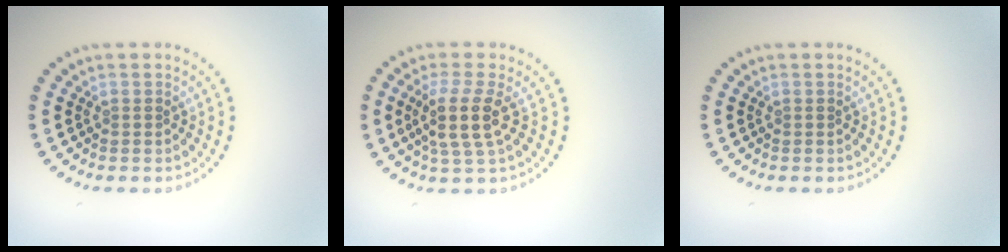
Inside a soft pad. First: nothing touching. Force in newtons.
{"total": 3.7, "press": 2.9, "slide": 2.2}
{"total": 0.0}